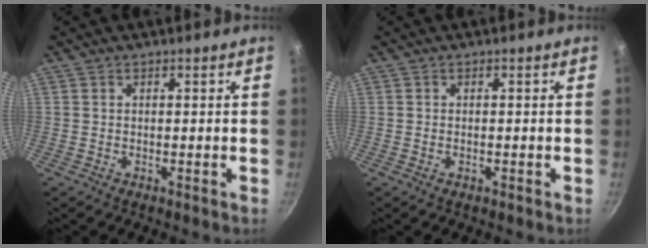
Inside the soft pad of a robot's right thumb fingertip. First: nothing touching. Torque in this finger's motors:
{"motor_torque": [-0.42, 0.08, -0.31, 0.21, 0.05]}